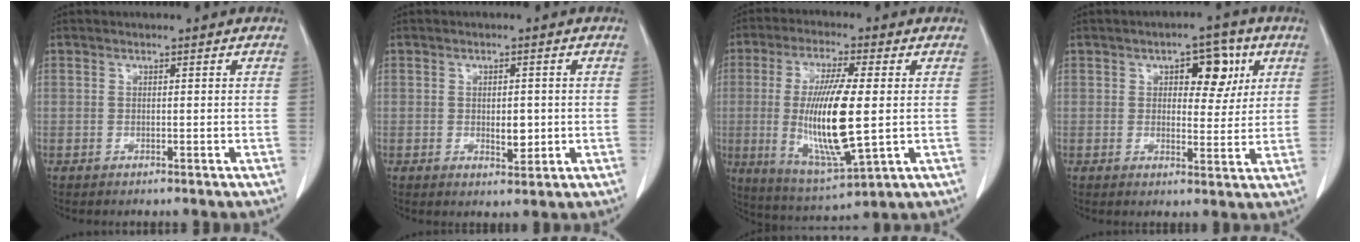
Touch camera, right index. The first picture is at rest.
{"total": 3.2, "force": [-0.3, 1.4, 2.9], "torque": [-0.045, -0.003, 0.001]}
{"total": 15.4, "force": [-0.5, 2.3, 15.2], "torque": [-0.300, -0.022, -0.003]}
{"total": 6.8, "force": [2.8, 3.3, 5.2], "torque": [-0.061, 0.013, 0.037]}